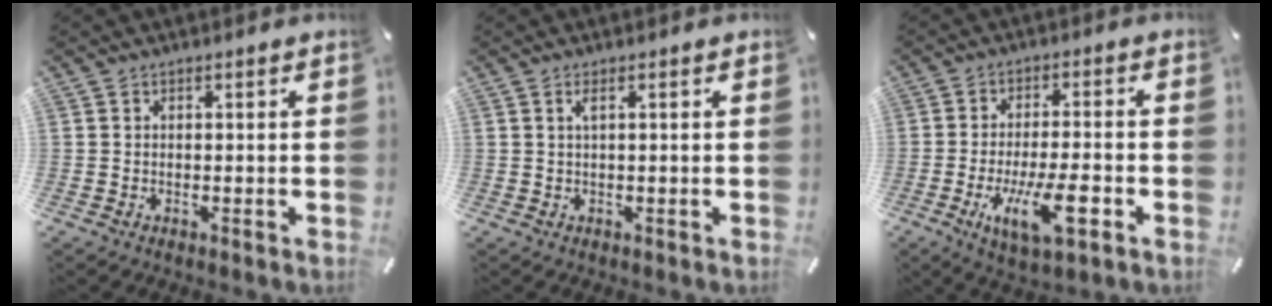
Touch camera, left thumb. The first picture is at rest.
{"total": 1.8, "force": [0.5, 0.1, 1.7], "torque": [-0.035, 0.000, 0.008]}
{"total": 12.8, "force": [-4.7, 4.1, 11.1], "torque": [-0.206, -0.003, -0.078]}